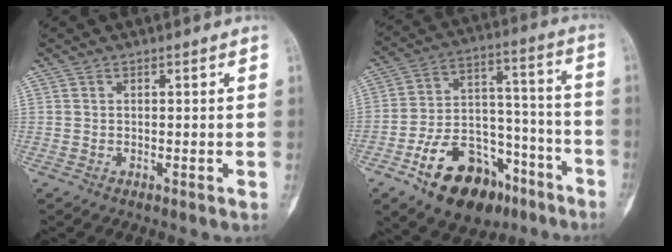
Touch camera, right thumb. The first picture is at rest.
{"total": 20.1, "force": [-11.8, 12.0, 11.1], "torque": [-0.141, 0.090, -0.185]}